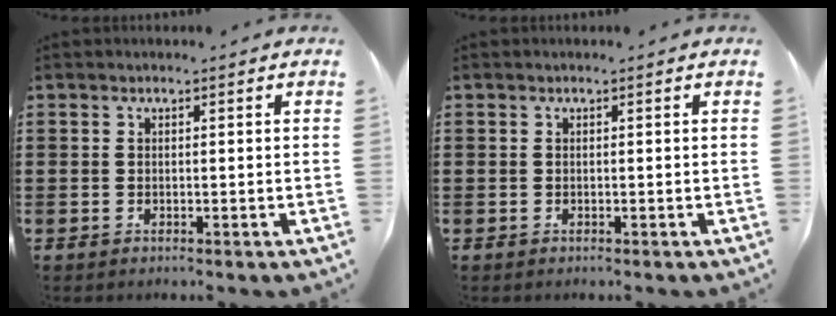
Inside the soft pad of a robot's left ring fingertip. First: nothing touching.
{"total": 0.0}